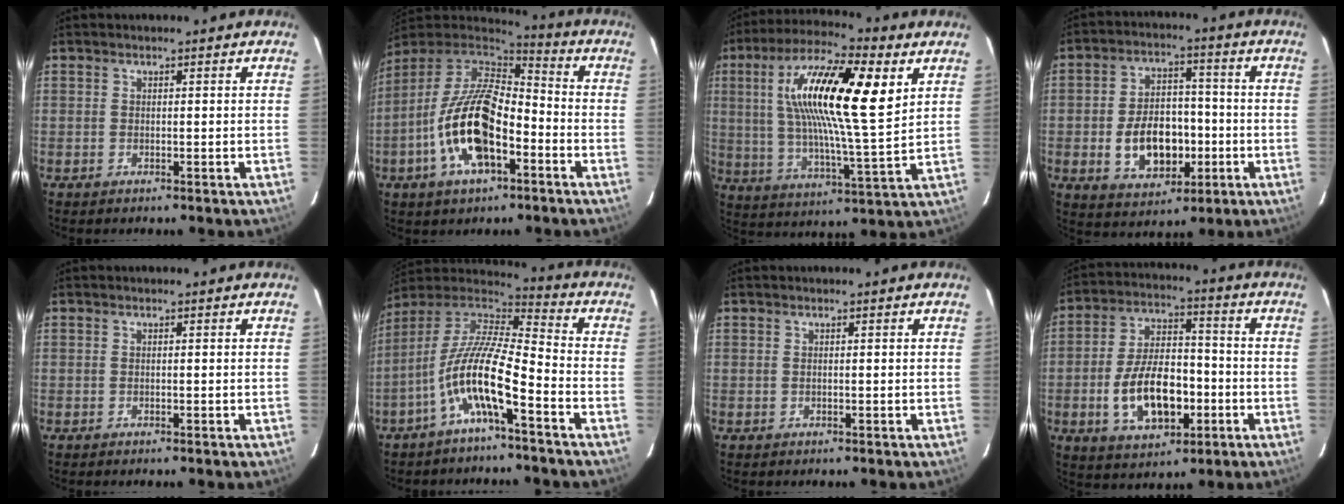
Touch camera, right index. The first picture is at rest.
{"total": 17.8, "force": [-6.4, 8.2, 14.5], "torque": [-0.299, -0.008, -0.123]}
{"total": 21.5, "force": [7.4, 4.9, 19.6], "torque": [-0.346, 0.020, 0.120]}
{"total": 12.5, "force": [-3.2, 8.3, 8.8], "torque": [-0.176, 0.014, -0.033]}
{"total": 0.0}
{"total": 13.5, "force": [-6.2, 2.9, 11.6], "torque": [-0.223, -0.001, -0.122]}
{"total": 0.0}
{"total": 14.2, "force": [-4.2, 7.7, 11.2], "torque": [-0.222, 0.010, -0.057]}